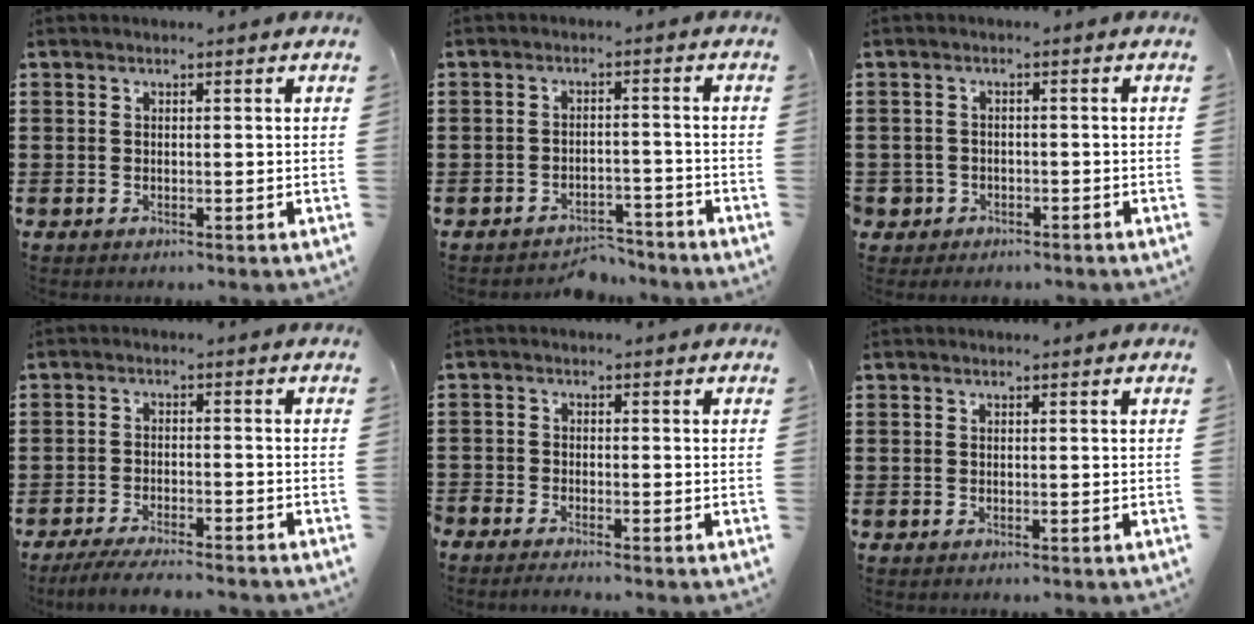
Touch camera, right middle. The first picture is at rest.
{"total": 3.2, "force": [-3.2, 0.5, -0.2], "torque": [-0.003, 0.002, -0.069]}
{"total": 2.0, "force": [-1.4, 1.3, 0.0], "torque": [-0.006, 0.000, -0.034]}
{"total": 3.9, "force": [-3.6, -0.1, 1.3], "torque": [-0.027, -0.006, -0.071]}
{"total": 1.8, "force": [-1.8, 0.1, 0.1], "torque": [-0.006, 0.001, -0.037]}
{"total": 0.0}